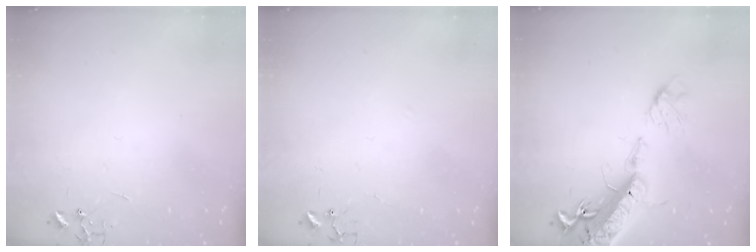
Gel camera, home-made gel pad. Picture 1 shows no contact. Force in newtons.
{"total": 6.1, "press": 6.0, "slide": 0.6}
{"total": 20.3, "press": 19.8, "slide": 4.4}